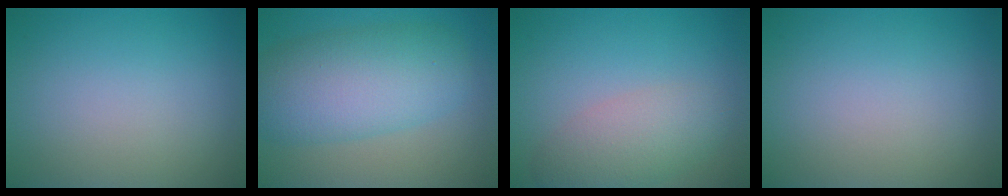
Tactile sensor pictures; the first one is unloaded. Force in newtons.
{"total": 8.0, "press": 8.0, "slide": 0.5}
{"total": 3.8, "press": 3.8, "slide": 0.3}
{"total": 0.0}